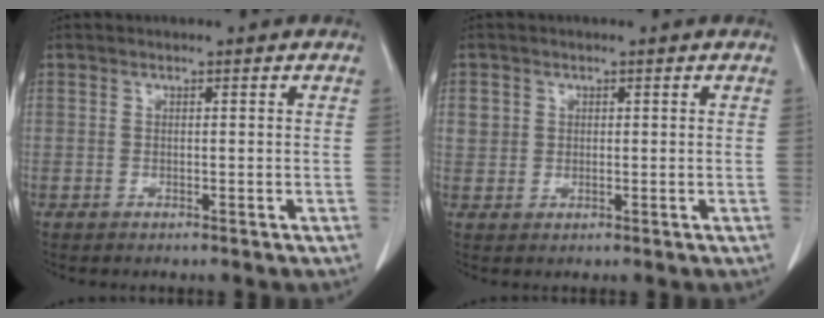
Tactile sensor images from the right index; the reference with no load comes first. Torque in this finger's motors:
{"motor_torque": [0.08, 0.07, 0.10, 0.03]}